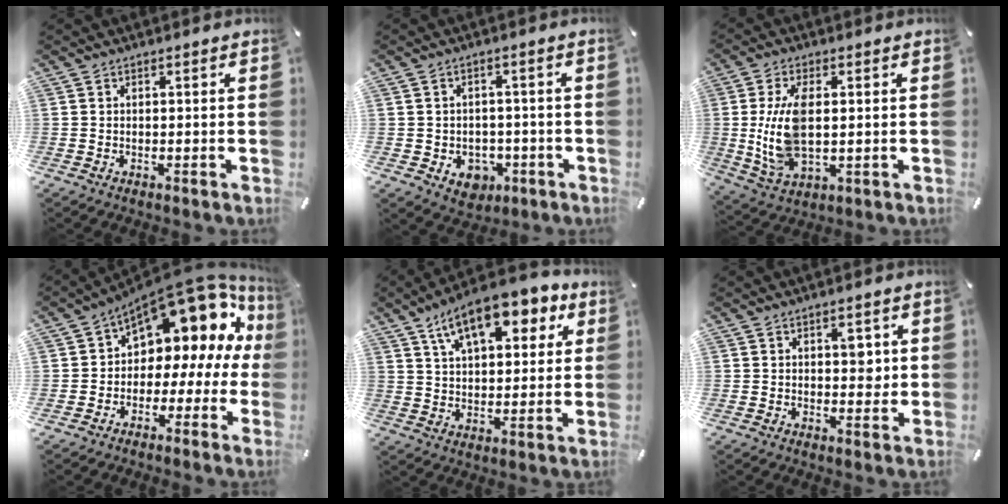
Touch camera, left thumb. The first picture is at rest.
{"total": 5.6, "force": [-1.5, 4.9, 2.3], "torque": [-0.033, 0.007, -0.025]}
{"total": 11.8, "force": [1.1, 5.7, 10.3], "torque": [-0.239, -0.013, 0.018]}
{"total": 13.2, "force": [8.1, 7.7, 6.9], "torque": [-0.093, -0.081, 0.134]}
{"total": 14.6, "force": [8.2, 6.9, 9.8], "torque": [-0.150, -0.023, 0.139]}
{"total": 4.3, "force": [1.1, 2.6, 3.3], "torque": [-0.028, -0.008, 0.008]}